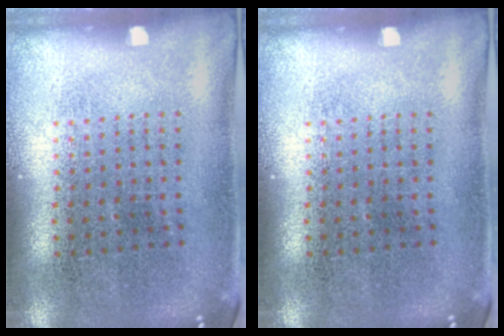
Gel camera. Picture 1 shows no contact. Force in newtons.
{"total": 0.0}